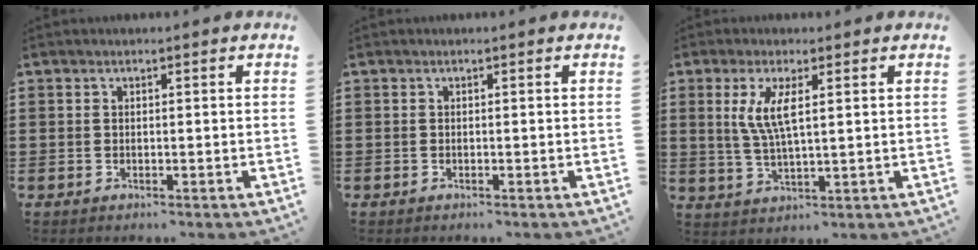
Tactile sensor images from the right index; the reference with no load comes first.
{"total": 0.0}
{"total": 5.5, "force": [1.7, 1.1, 5.1], "torque": [-0.112, -0.002, 0.026]}